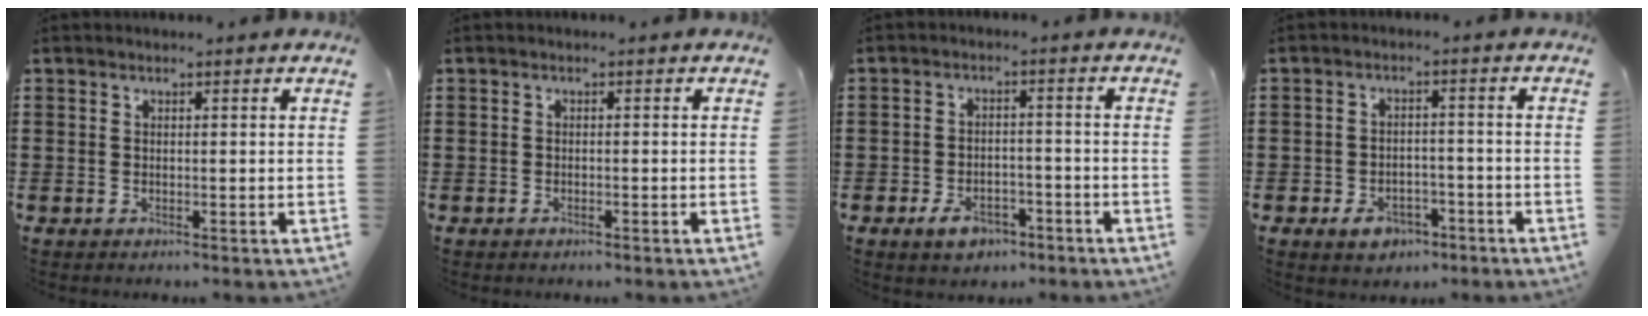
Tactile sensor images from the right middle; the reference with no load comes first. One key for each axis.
{"total": 0.8, "fx": -0.7, "fy": 0.3, "fz": 0.2, "tx": -0.006, "ty": -0.002, "tz": -0.013}
{"total": 4.3, "fx": -3.1, "fy": 2.2, "fz": 1.9, "tx": -0.031, "ty": 0.010, "tz": -0.058}
{"total": 4.2, "fx": -3.1, "fy": 2.4, "fz": 1.7, "tx": -0.029, "ty": 0.010, "tz": -0.059}